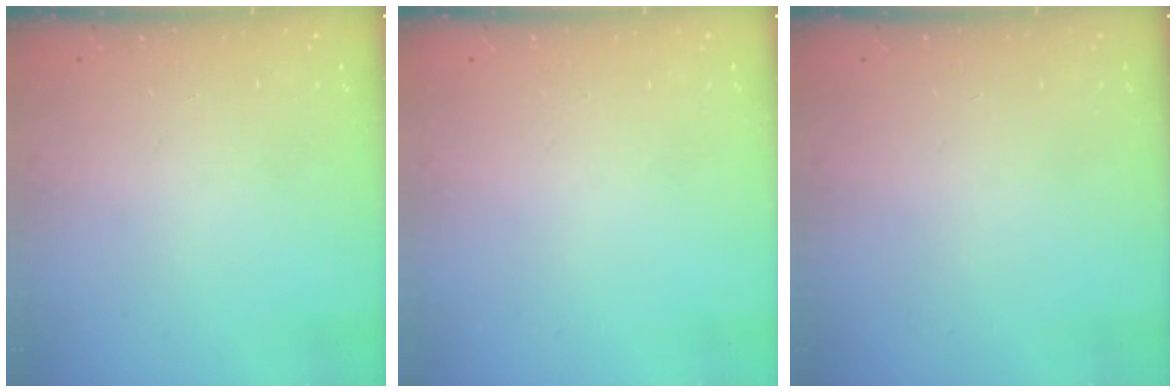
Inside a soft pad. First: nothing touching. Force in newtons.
{"total": 0.0}
{"total": 0.0}